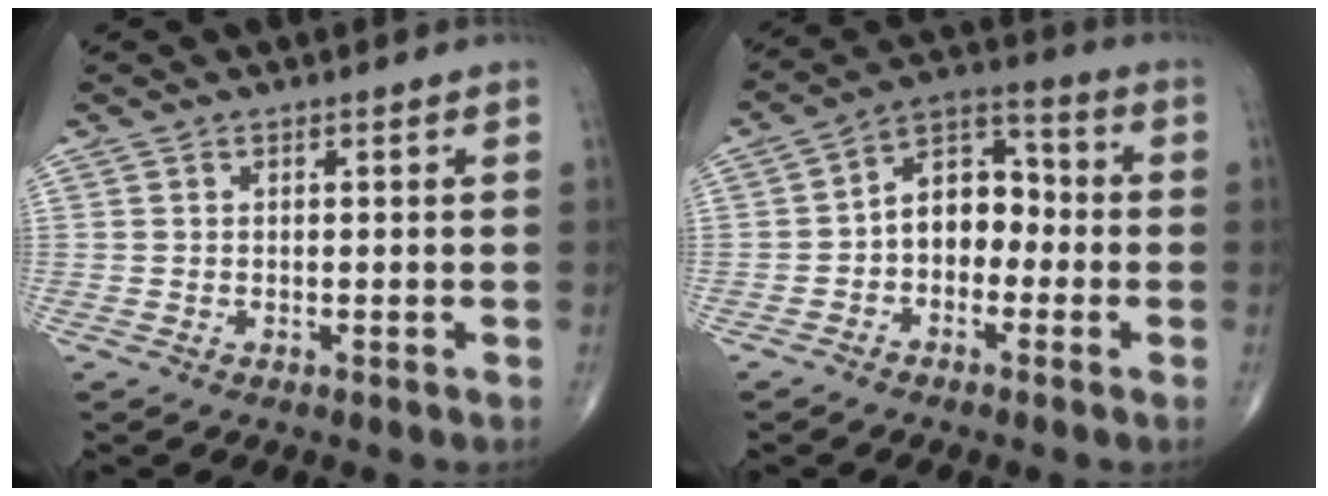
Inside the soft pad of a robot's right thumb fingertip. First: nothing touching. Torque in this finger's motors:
{"motor_torque": [-0.13, 0.27, 0.23, 0.04, 0.10]}